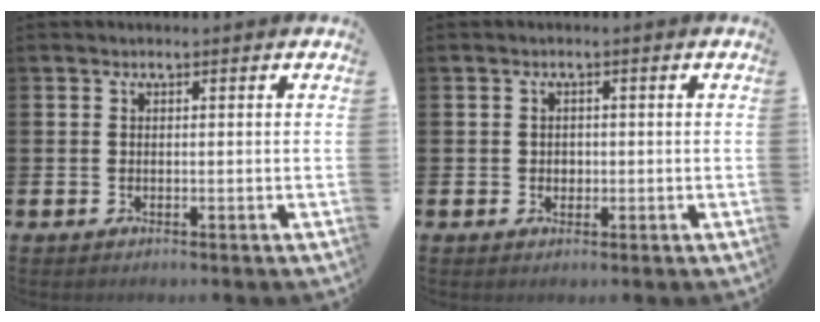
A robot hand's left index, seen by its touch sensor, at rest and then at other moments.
{"total": 1.2, "force": [0.2, 1.1, 0.4], "torque": [0.001, 0.005, -0.002]}